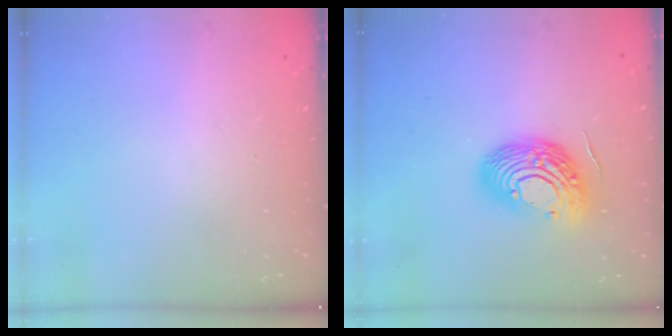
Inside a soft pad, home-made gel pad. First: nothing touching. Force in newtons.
{"total": 15.0, "press": 14.9, "slide": 1.5}